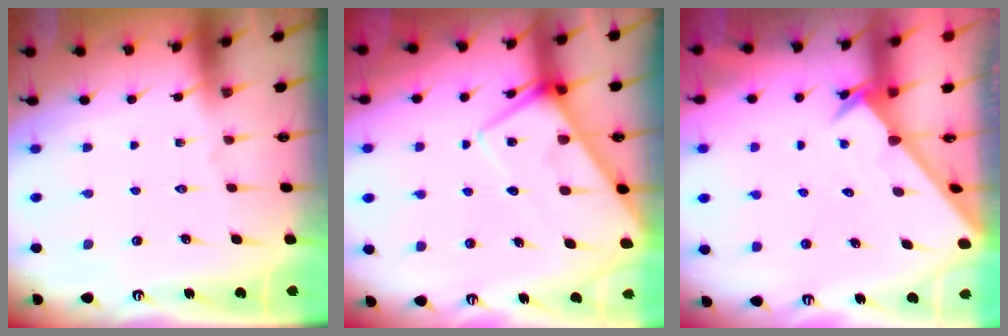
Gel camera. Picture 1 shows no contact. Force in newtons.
{"total": 8.3, "press": 8.3, "slide": 0.8}
{"total": 1.8, "press": 1.8, "slide": 0.1}